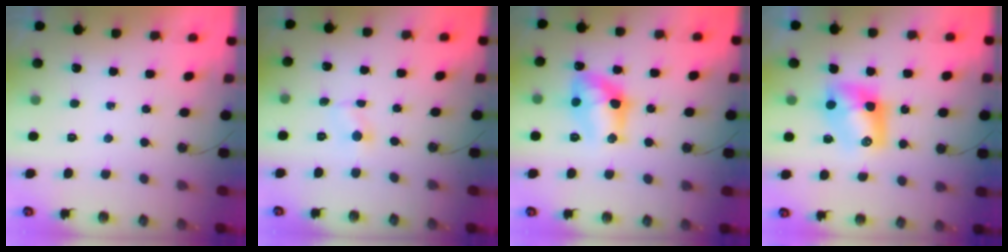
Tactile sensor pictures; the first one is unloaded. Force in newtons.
{"total": 2.1, "press": 2.1, "slide": 0.2}
{"total": 12.3, "press": 12.3, "slide": 0.9}
{"total": 8.8, "press": 8.8, "slide": 0.8}